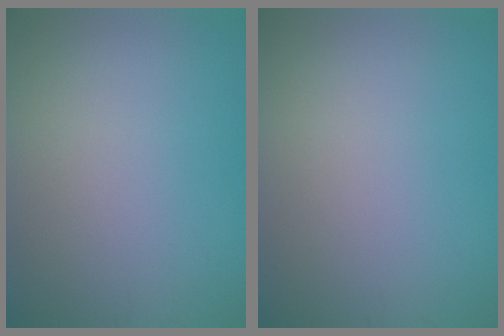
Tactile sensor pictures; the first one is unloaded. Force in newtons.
{"total": 0.0}